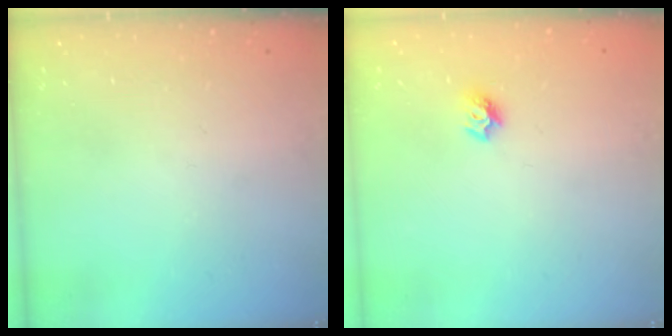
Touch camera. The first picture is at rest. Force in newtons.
{"total": 7.0, "press": 7.0, "slide": 0.7}